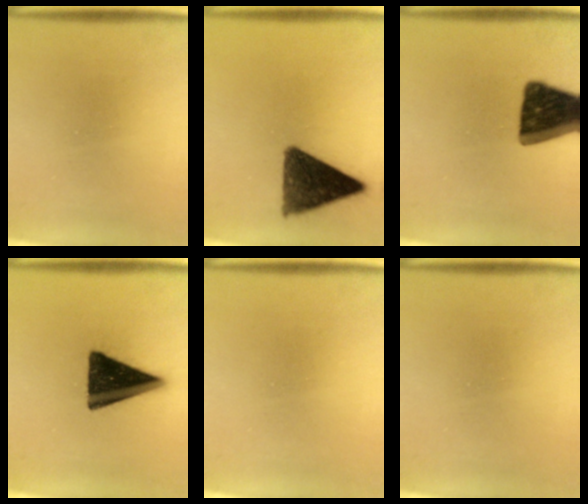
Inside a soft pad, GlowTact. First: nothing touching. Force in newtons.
{"total": 12.3}
{"total": 17.1}
{"total": 16.6}
{"total": 0.0}
{"total": 0.0}